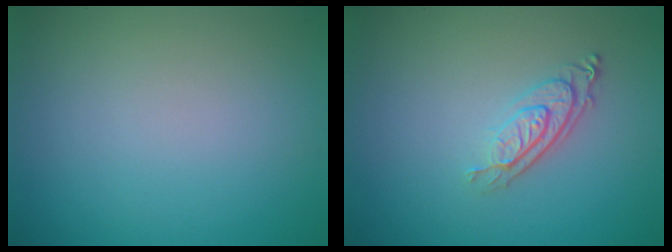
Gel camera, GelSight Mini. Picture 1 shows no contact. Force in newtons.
{"total": 2.9, "press": 2.0, "slide": 2.0}